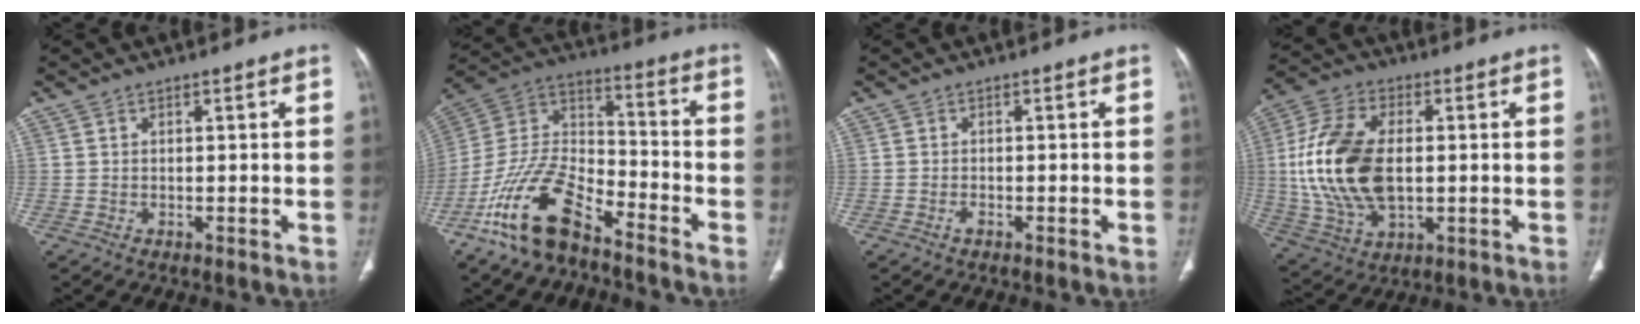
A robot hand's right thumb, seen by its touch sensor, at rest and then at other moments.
{"total": 16.6, "force": [-11.2, 7.0, 10.1], "torque": [-0.185, 0.073, -0.215]}
{"total": 0.9, "force": [-0.7, 0.0, 0.7], "torque": [-0.014, 0.000, -0.013]}
{"total": 18.8, "force": [0.5, 11.1, 15.2], "torque": [-0.312, 0.001, 0.016]}